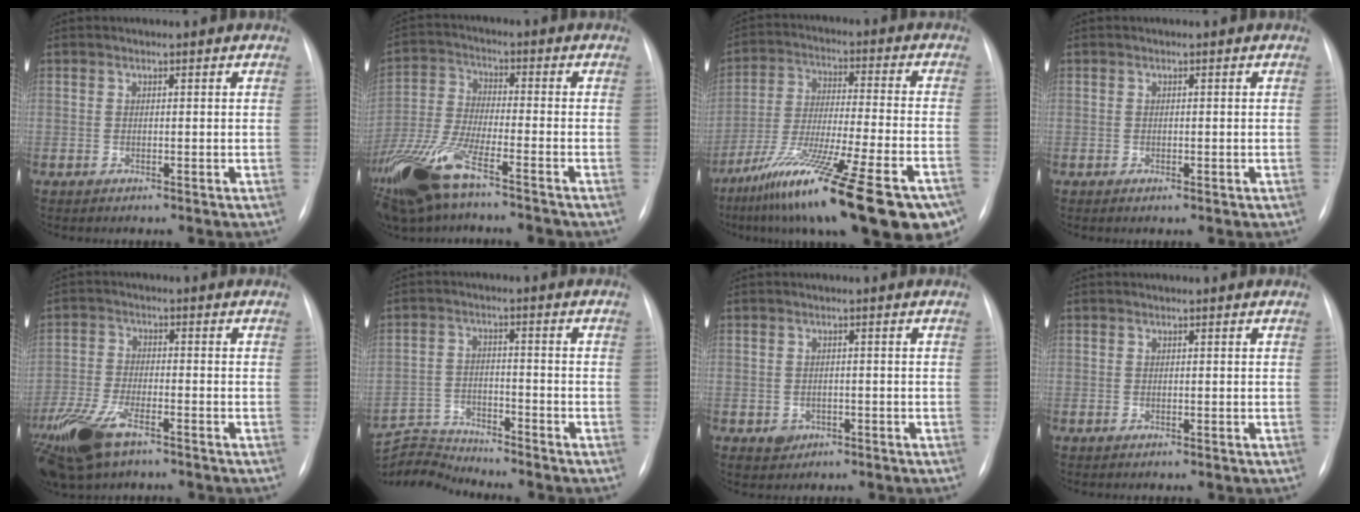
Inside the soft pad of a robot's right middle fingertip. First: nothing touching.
{"total": 15.0, "force": [-10.2, 3.5, 10.3], "torque": [-0.245, -0.028, -0.197]}
{"total": 26.1, "force": [-17.3, 3.4, 19.2], "torque": [-0.252, -0.030, -0.280]}
{"total": 0.8, "force": [-0.4, 0.4, 0.6], "torque": [-0.009, 0.000, -0.004]}
{"total": 11.9, "force": [-7.7, 4.4, 8.0], "torque": [-0.179, -0.015, -0.140]}
{"total": 7.0, "force": [-6.8, -0.8, -1.5], "torque": [0.019, 0.004, -0.127]}
{"total": 2.2, "force": [-1.0, 1.9, 0.5], "torque": [-0.005, 0.005, -0.007]}
{"total": 0.0}